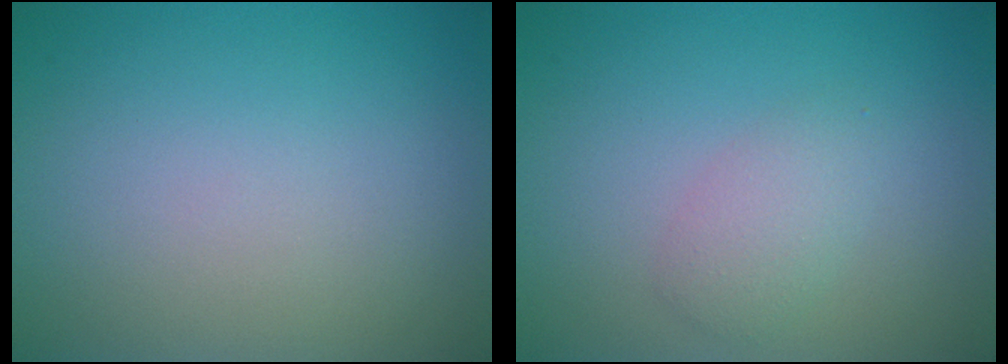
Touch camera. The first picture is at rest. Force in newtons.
{"total": 2.0, "press": 2.0, "slide": 0.0}